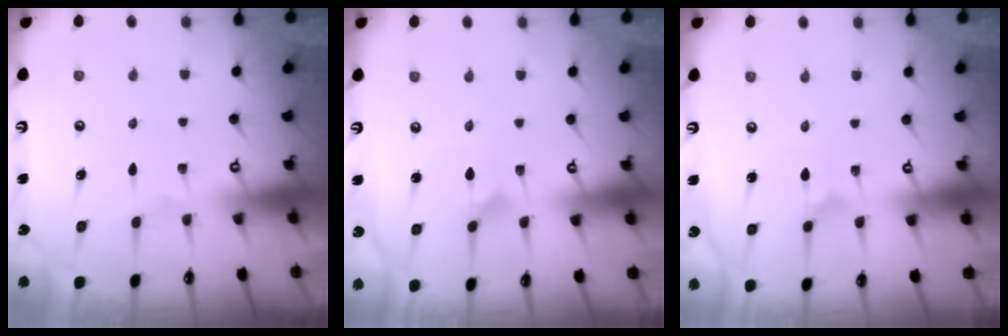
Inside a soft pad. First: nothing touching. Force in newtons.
{"total": 3.9, "press": 3.9, "slide": 0.4}
{"total": 1.0, "press": 1.0, "slide": 0.1}